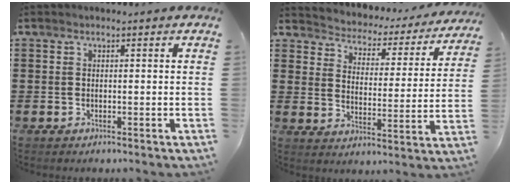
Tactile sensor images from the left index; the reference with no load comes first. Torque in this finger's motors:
{"motor_torque": [1.08, -1.06, 0.29, 0.04]}